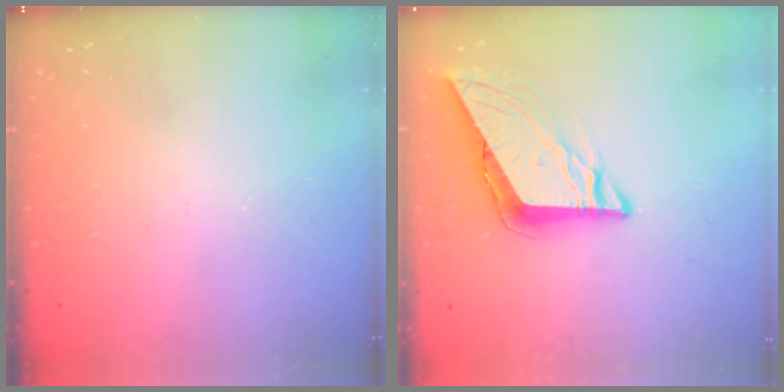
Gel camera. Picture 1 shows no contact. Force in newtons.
{"total": 8.8, "press": 8.8, "slide": 0.9}